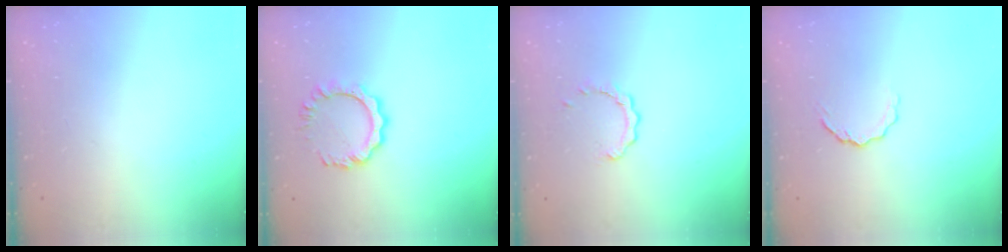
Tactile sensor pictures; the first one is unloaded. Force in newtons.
{"total": 7.4, "press": 7.4, "slide": 0.7}
{"total": 2.6, "press": 2.6, "slide": 0.3}
{"total": 5.2, "press": 5.2, "slide": 0.6}